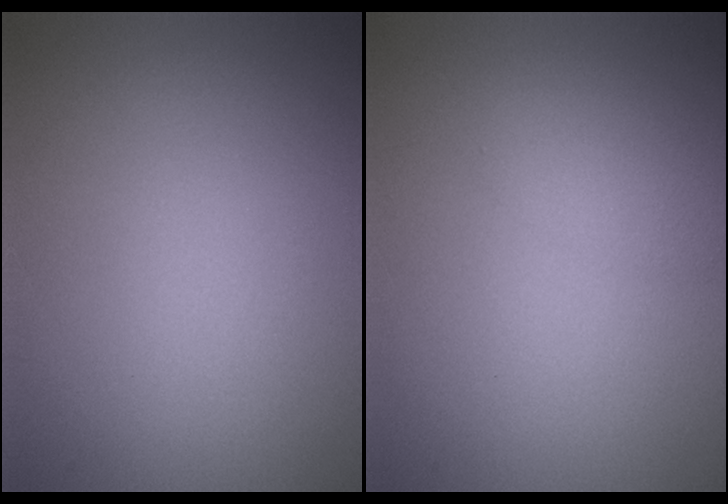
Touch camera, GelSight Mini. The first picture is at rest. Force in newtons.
{"total": 1.6, "press": 1.6, "slide": 0.1}